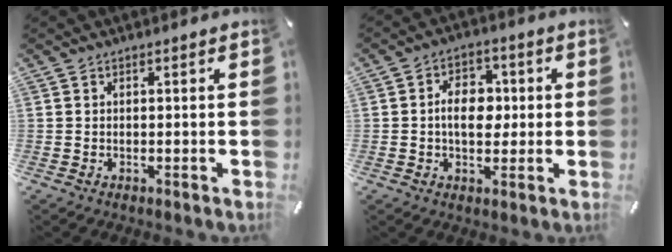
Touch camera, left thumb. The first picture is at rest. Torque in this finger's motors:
{"motor_torque": [-0.44, 0.82, 0.48, -0.25, 0.07]}